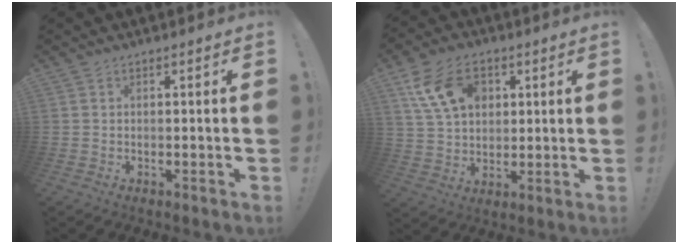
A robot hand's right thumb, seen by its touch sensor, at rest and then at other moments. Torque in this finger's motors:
{"motor_torque": [0.10, 0.24, 0.35, 0.50, 0.03]}